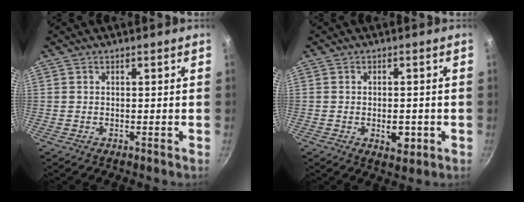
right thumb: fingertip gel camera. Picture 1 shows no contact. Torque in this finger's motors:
{"motor_torque": [-0.38, 0.23, -0.09, 0.05, 0.09]}